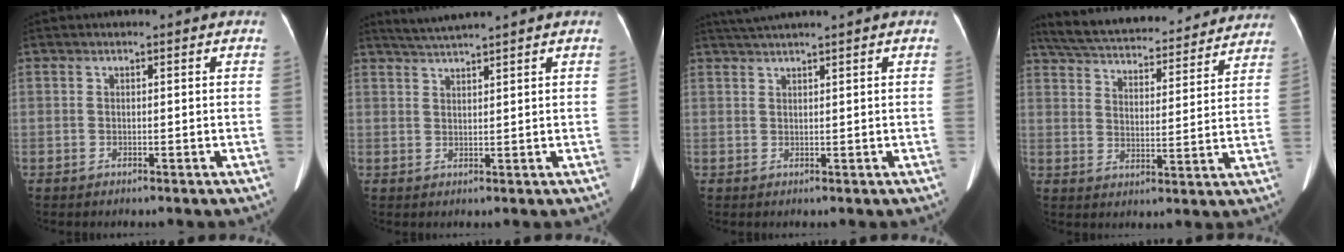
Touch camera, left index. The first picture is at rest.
{"total": 3.8, "force": [3.4, -1.1, 1.2], "torque": [-0.024, 0.015, 0.066]}
{"total": 3.3, "force": [2.7, -1.1, 1.4], "torque": [-0.026, 0.017, 0.054]}
{"total": 25.8, "force": [23.3, 5.7, 9.4], "torque": [-0.171, 0.007, 0.311]}